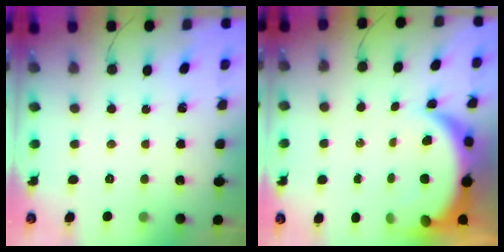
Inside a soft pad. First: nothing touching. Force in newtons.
{"total": 9.6, "press": 9.6, "slide": 1.2}